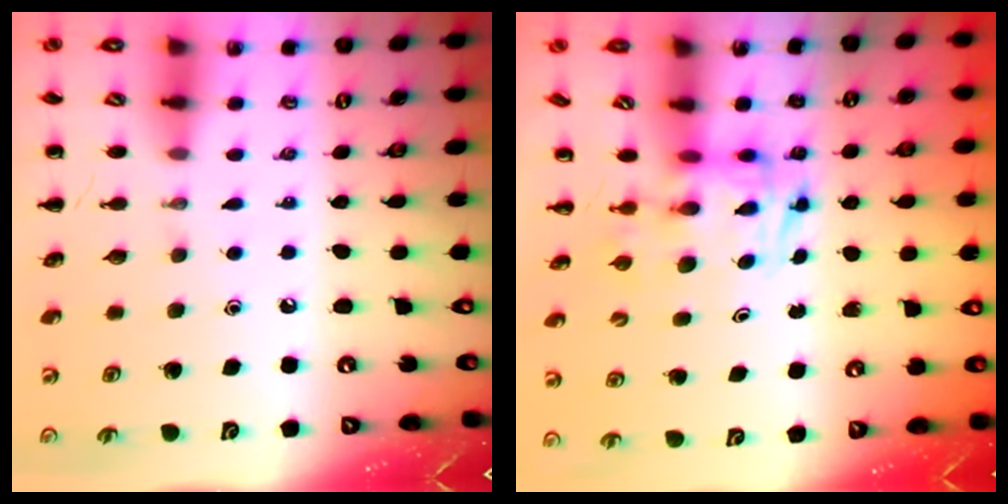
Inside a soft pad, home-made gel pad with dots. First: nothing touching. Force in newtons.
{"total": 2.8, "press": 2.8, "slide": 0.5}